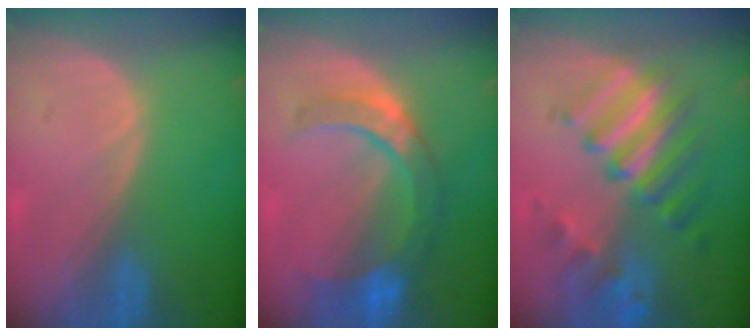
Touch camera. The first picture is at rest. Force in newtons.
{"total": 8.6, "press": 7.7, "slide": 3.7}
{"total": 9.6, "press": 8.2, "slide": 4.9}